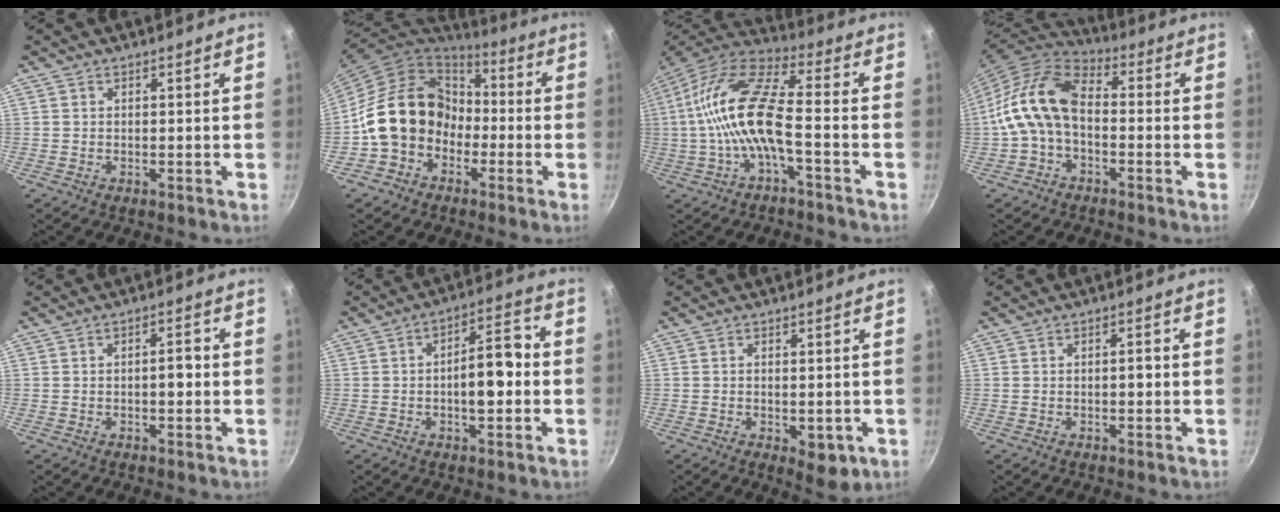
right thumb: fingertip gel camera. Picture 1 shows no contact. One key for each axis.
{"total": 16.1, "fx": -3.3, "fy": 13.1, "fz": 8.8, "tx": -0.119, "ty": 0.057, "tz": -0.069}
{"total": 15.7, "fx": -2.5, "fy": 5.3, "fz": 14.6, "tx": -0.298, "ty": 0.040, "tz": -0.062}
{"total": 12.7, "fx": -1.7, "fy": 8.0, "fz": 9.6, "tx": -0.174, "ty": 0.041, "tz": -0.049}
{"total": 3.1, "fx": -0.4, "fy": 1.3, "fz": 2.7, "tx": -0.035, "ty": 0.013, "tz": -0.007}
{"total": 9.3, "fx": -1.3, "fy": 4.1, "fz": 8.3, "tx": -0.106, "ty": 0.036, "tz": -0.023}
{"total": 5.6, "fx": -1.7, "fy": 2.8, "fz": 4.6, "tx": -0.050, "ty": -0.003, "tz": -0.016}
{"total": 1.8, "fx": -0.3, "fy": 0.8, "fz": 1.6, "tx": -0.022, "ty": 0.006, "tz": -0.004}